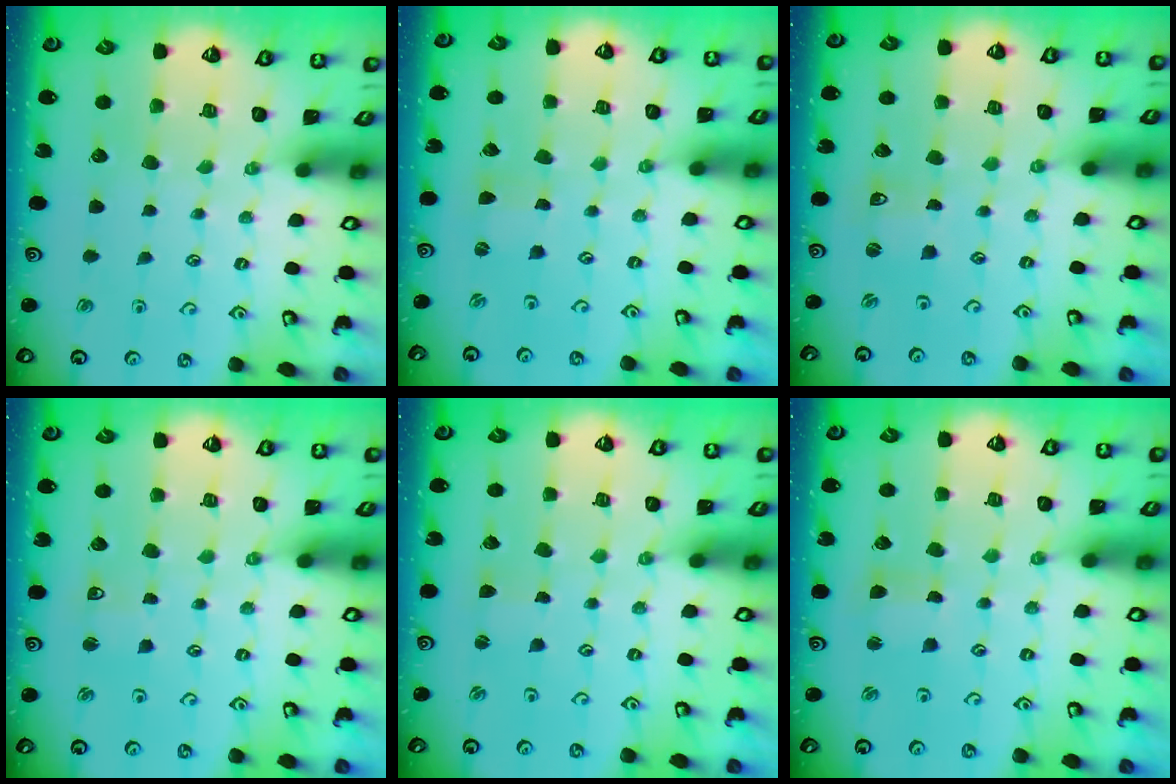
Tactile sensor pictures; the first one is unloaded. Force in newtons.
{"total": 1.4, "press": 1.4, "slide": 0.2}
{"total": 2.7, "press": 2.7, "slide": 0.3}
{"total": 2.8, "press": 2.7, "slide": 0.7}
{"total": 1.4, "press": 1.4, "slide": 0.3}
{"total": 2.3, "press": 2.3, "slide": 0.4}